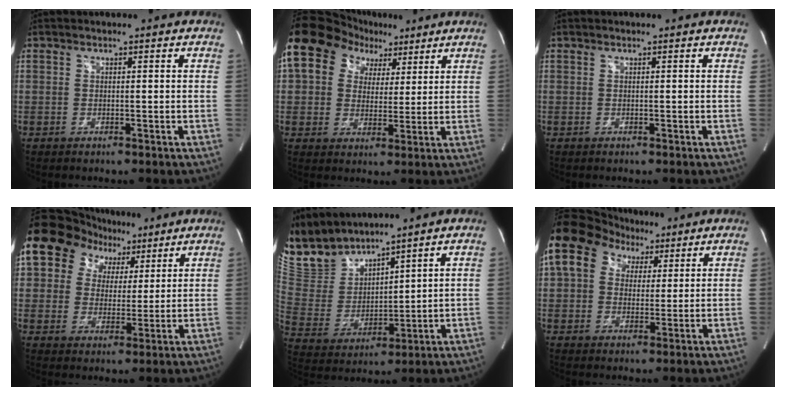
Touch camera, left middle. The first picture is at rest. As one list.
[{"total": 13.1, "force": [6.7, 9.9, 5.5], "torque": [-0.092, 0.054, 0.112]}, {"total": 0.0}, {"total": 11.7, "force": [6.5, 8.8, 4.1], "torque": [-0.059, 0.052, 0.109]}, {"total": 11.0, "force": [10.4, 2.8, 2.5], "torque": [-0.071, 0.007, 0.225]}, {"total": 11.5, "force": [5.0, 8.6, 5.7], "torque": [-0.112, 0.050, 0.085]}]